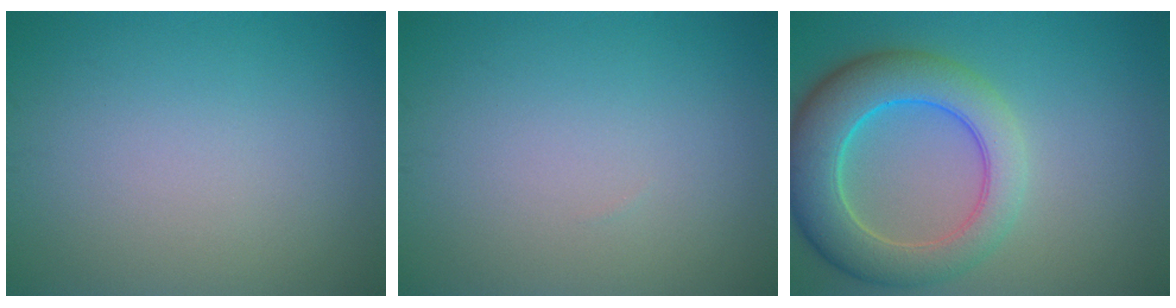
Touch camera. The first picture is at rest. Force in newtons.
{"total": 0.0}
{"total": 7.2, "press": 7.2, "slide": 0.6}